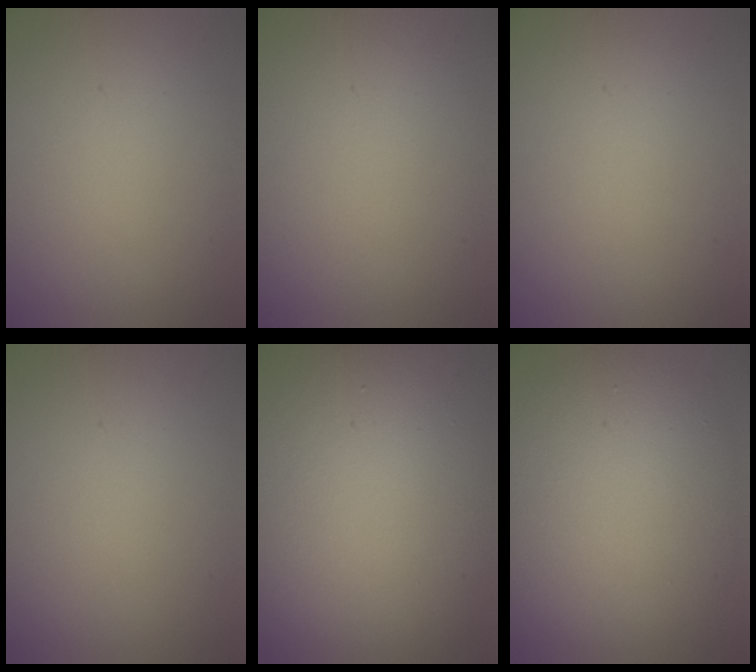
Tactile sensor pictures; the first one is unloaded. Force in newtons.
{"total": 0.0}
{"total": 0.0}
{"total": 0.0}
{"total": 17.2, "press": 17.2, "slide": 1.2}
{"total": 9.8, "press": 9.8, "slide": 1.1}